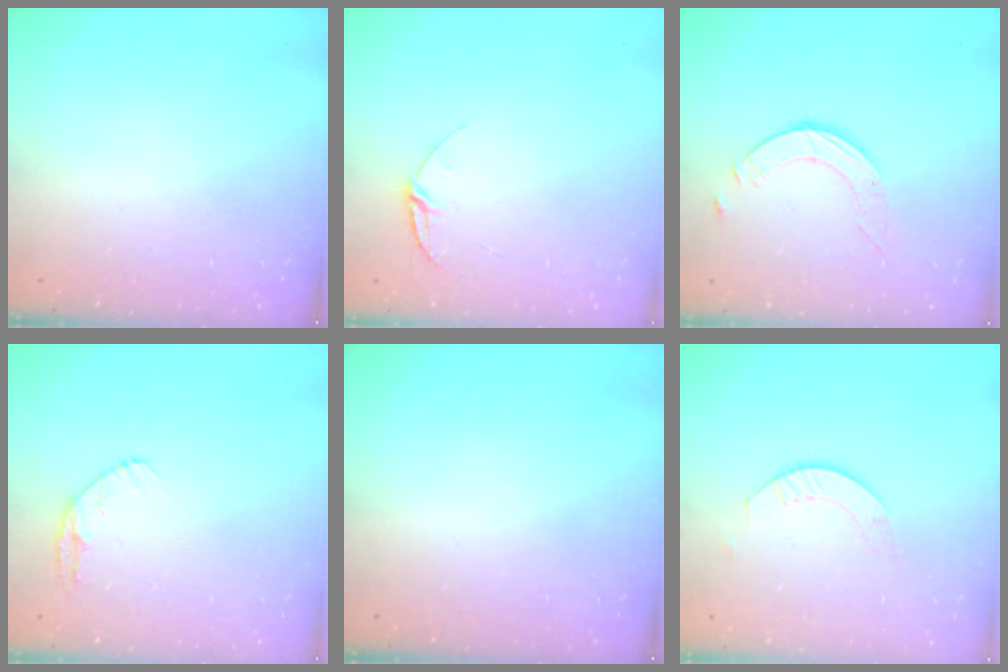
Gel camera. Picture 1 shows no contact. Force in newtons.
{"total": 5.7, "press": 5.7, "slide": 0.6}
{"total": 3.7, "press": 3.6, "slide": 0.4}
{"total": 5.8, "press": 5.7, "slide": 0.8}
{"total": 0.0}
{"total": 3.2, "press": 3.2, "slide": 0.3}